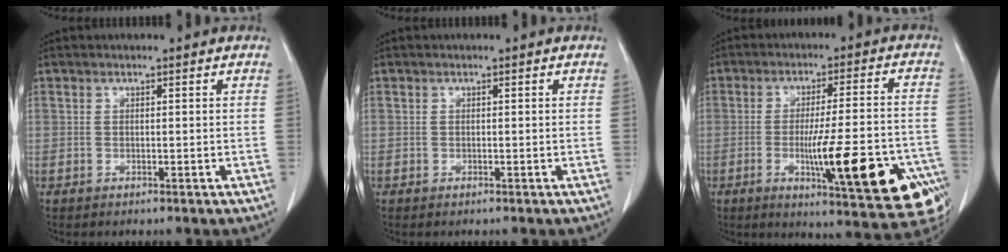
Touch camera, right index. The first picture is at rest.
{"total": 0.0}
{"total": 20.2, "force": [-7.5, 3.1, 18.5], "torque": [-0.176, 0.000, -0.090]}